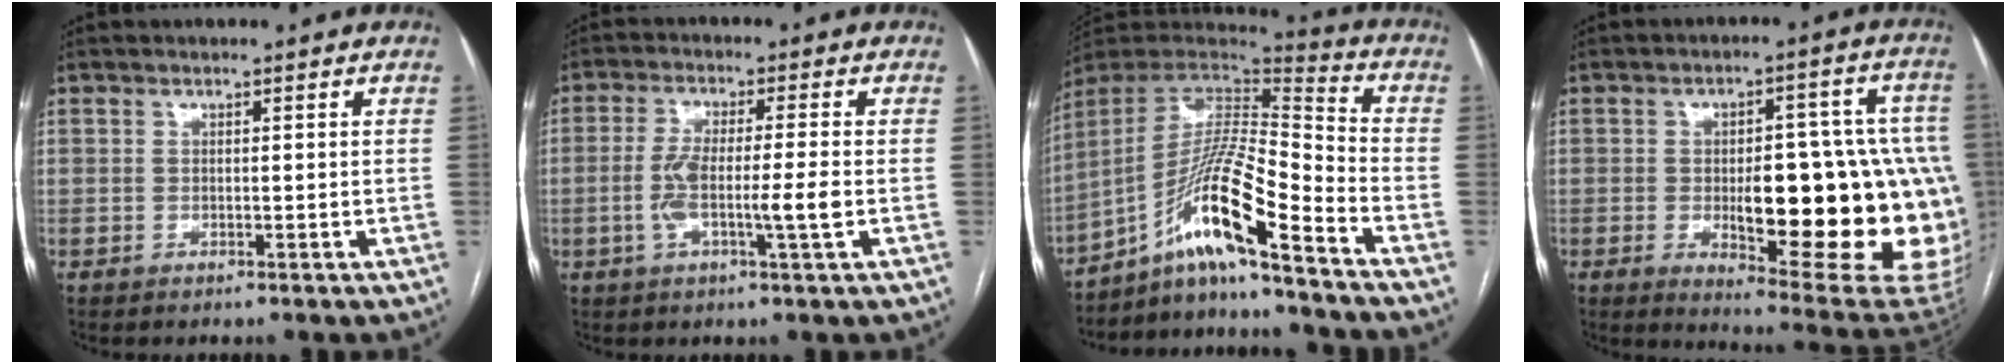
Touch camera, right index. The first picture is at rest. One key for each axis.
{"total": 7.2, "fx": -1.5, "fy": 0.3, "fz": 7.0, "tx": -0.135, "ty": 0.002, "tz": -0.028}
{"total": 14.8, "fx": -9.6, "fy": -0.2, "fz": 11.2, "tx": -0.208, "ty": 0.012, "tz": -0.172}
{"total": 24.7, "fx": -2.8, "fy": 7.1, "fz": 23.5, "tx": -0.210, "ty": 0.019, "tz": -0.009}